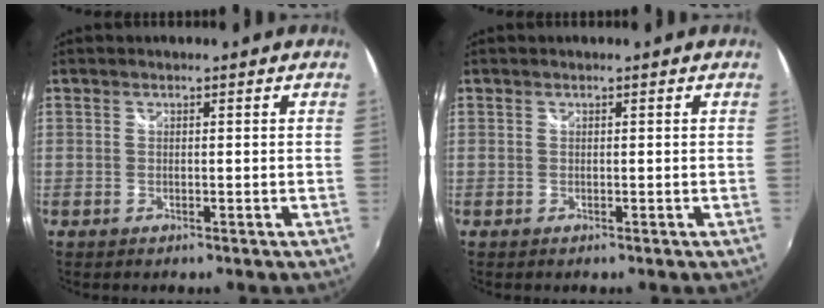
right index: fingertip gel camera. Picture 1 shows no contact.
{"total": 0.0}